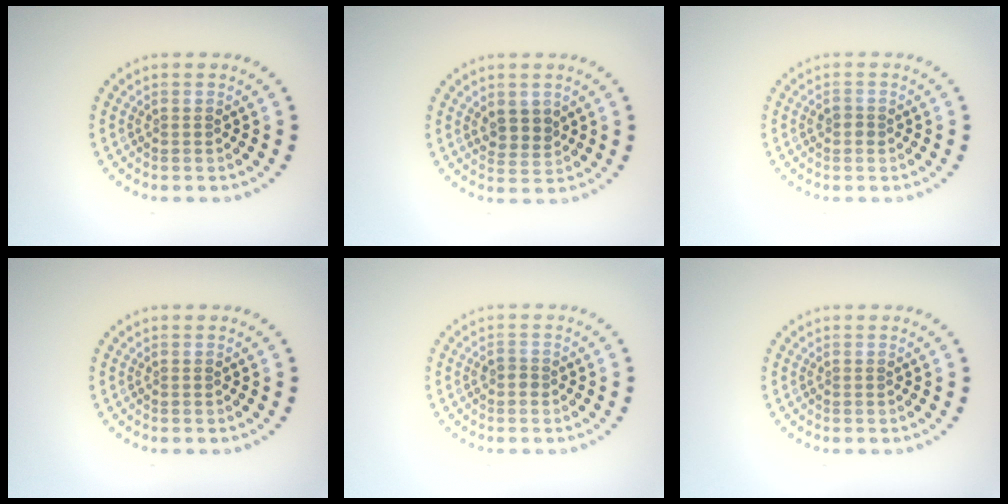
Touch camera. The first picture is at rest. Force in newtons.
{"total": 2.2, "press": 2.0, "slide": 0.9}
{"total": 0.9, "press": 0.9, "slide": 0.2}
{"total": 0.0}
{"total": 0.9, "press": 0.9, "slide": 0.2}
{"total": 0.0}